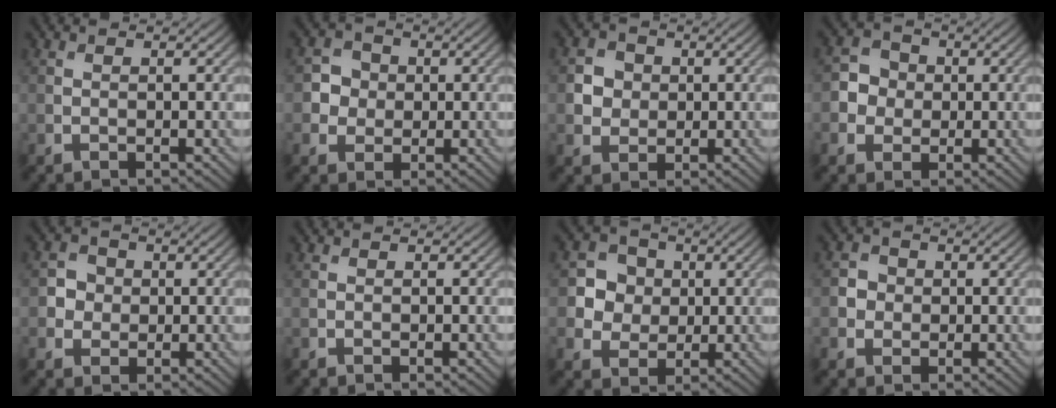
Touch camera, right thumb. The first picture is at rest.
{"total": 3.2, "force": [0.0, 3.1, 1.0], "torque": [-0.021, 0.000, -0.011]}
{"total": 3.4, "force": [0.2, 3.1, 1.3], "torque": [-0.030, 0.000, -0.003]}
{"total": 3.6, "force": [-0.3, 3.3, 1.2], "torque": [-0.024, 0.003, -0.011]}
{"total": 2.9, "force": [0.0, 2.7, 0.9], "torque": [-0.020, 0.001, -0.006]}
{"total": 0.0}
{"total": 5.1, "force": [0.6, 4.7, 1.8], "torque": [-0.045, 0.003, -0.005]}
{"total": 2.2, "force": [-0.1, 2.1, 0.7], "torque": [-0.014, -0.001, -0.003]}